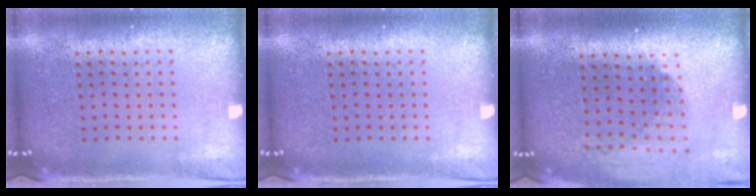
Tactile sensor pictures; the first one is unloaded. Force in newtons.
{"total": 0.0}
{"total": 2.0, "press": 1.5, "slide": 1.3}